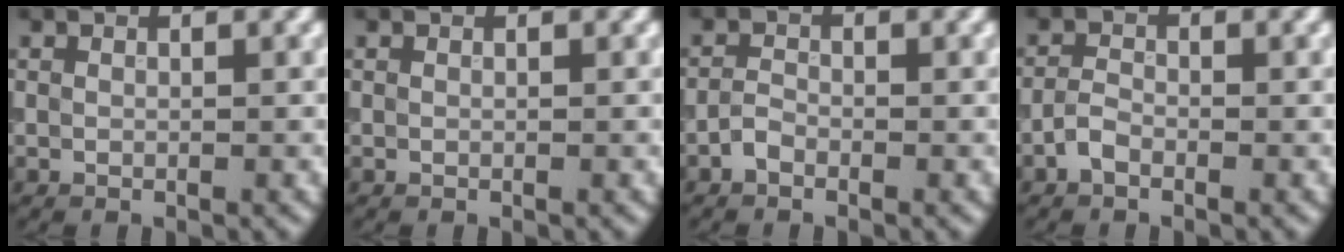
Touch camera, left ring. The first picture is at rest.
{"total": 0.0}
{"total": 1.2, "force": [-1.0, 0.5, 0.5], "torque": [-0.011, 0.003, -0.026]}
{"total": 1.5, "force": [-1.1, 0.6, 0.8], "torque": [-0.017, 0.003, -0.030]}